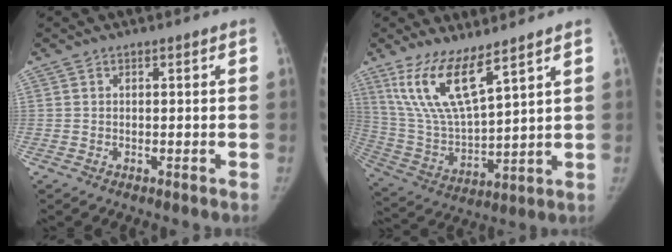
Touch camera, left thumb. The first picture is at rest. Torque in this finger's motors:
{"motor_torque": [0.40, -0.01, 1.71, -1.06, 0.53]}